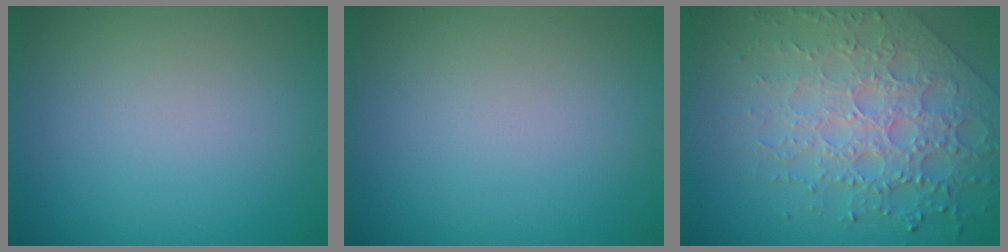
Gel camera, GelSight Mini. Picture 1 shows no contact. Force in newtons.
{"total": 0.0}
{"total": 7.5, "press": 5.4, "slide": 5.1}